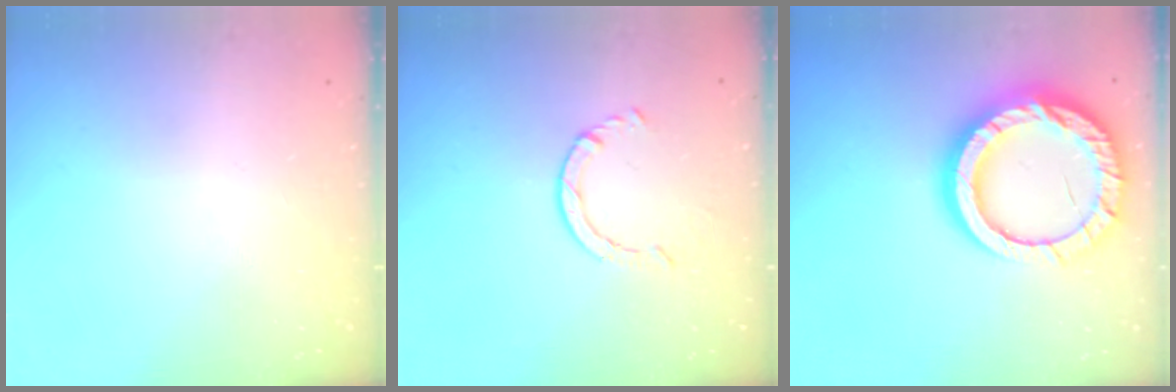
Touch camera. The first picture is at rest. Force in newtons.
{"total": 2.5, "press": 2.5, "slide": 0.3}
{"total": 21.0, "press": 20.9, "slide": 2.1}